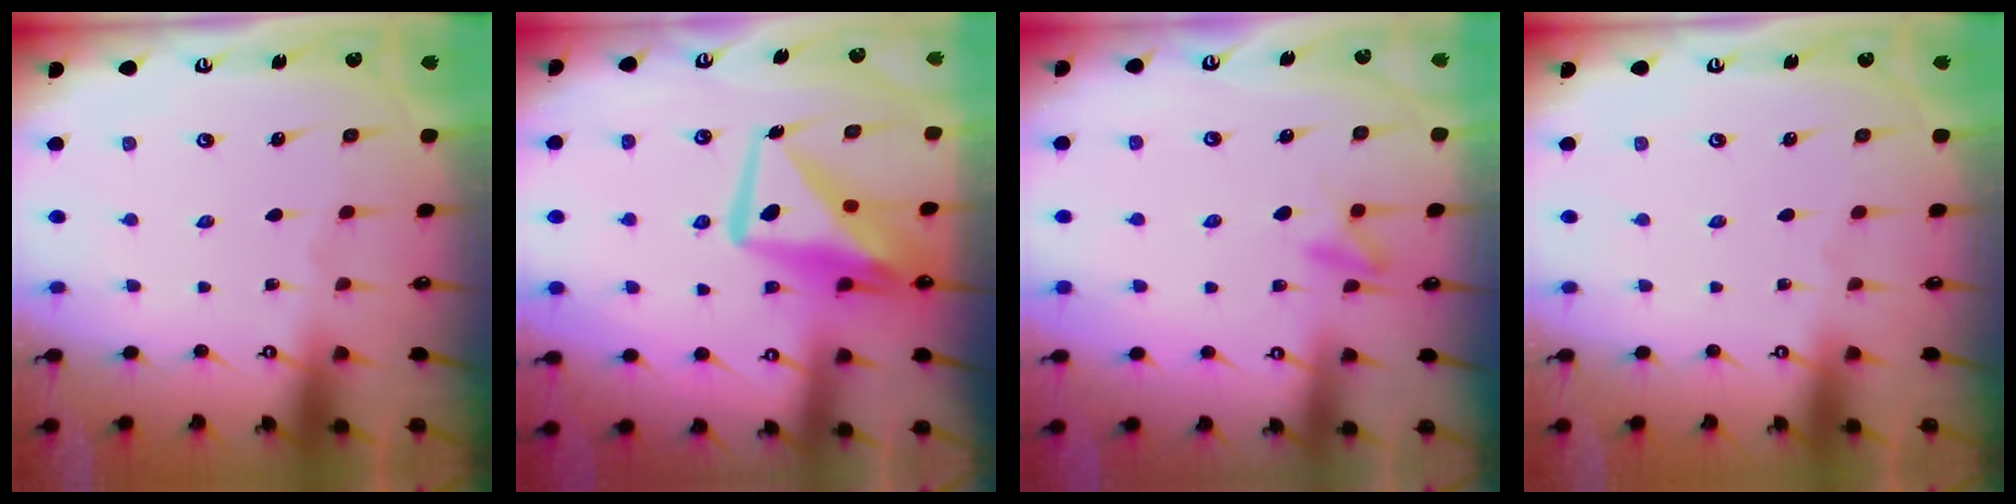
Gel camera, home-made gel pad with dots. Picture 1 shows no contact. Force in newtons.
{"total": 12.9, "press": 12.8, "slide": 1.5}
{"total": 8.3, "press": 8.3, "slide": 0.9}
{"total": 0.0}